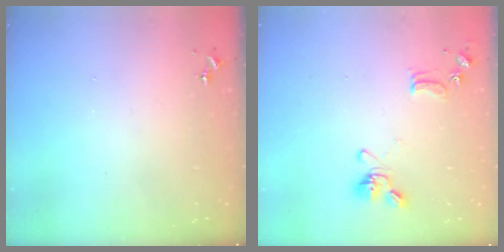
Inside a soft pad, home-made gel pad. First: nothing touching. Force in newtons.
{"total": 13.7, "press": 13.6, "slide": 2.1}